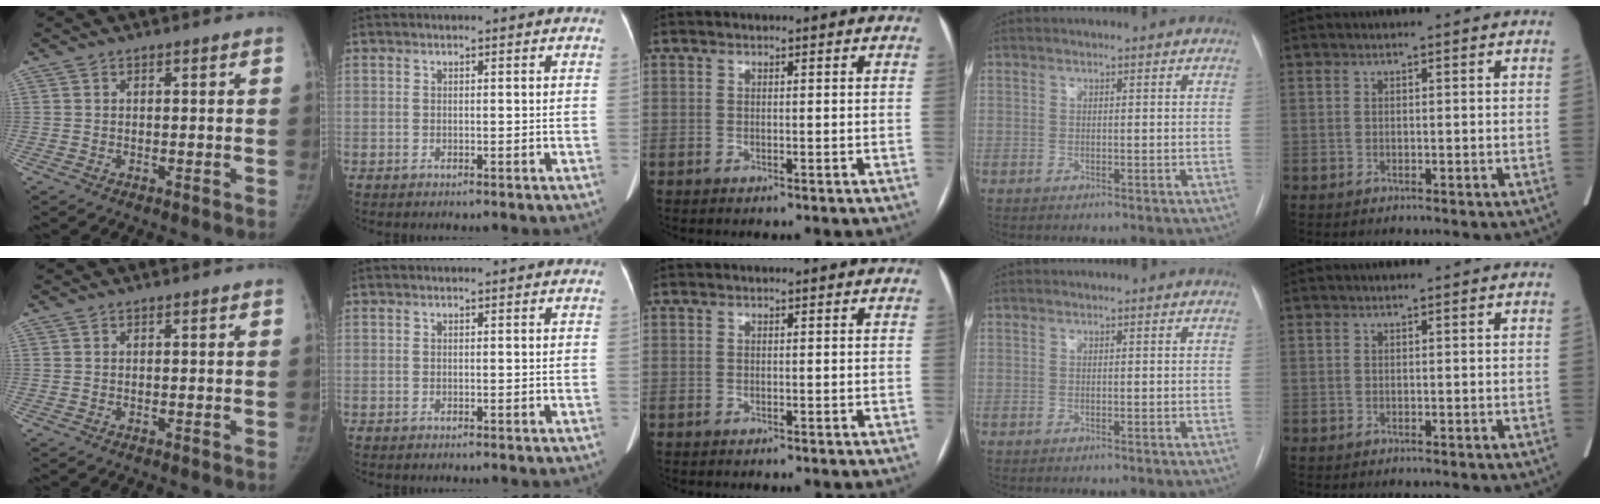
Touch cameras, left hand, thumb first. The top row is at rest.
{}